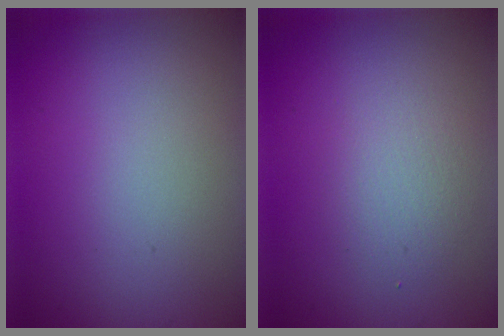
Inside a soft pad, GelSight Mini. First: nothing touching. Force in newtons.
{"total": 2.0, "press": 2.0, "slide": 0.1}